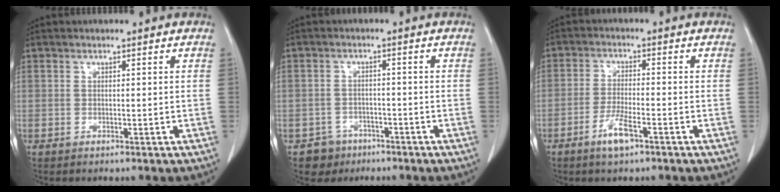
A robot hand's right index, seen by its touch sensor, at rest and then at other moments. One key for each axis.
{"total": 3.8, "fx": -2.3, "fy": 2.9, "fz": -0.3, "tx": 0.008, "ty": 0.013, "tz": -0.036}
{"total": 4.8, "fx": -2.9, "fy": 0.8, "fz": 3.7, "tx": -0.076, "ty": -0.003, "tz": -0.054}